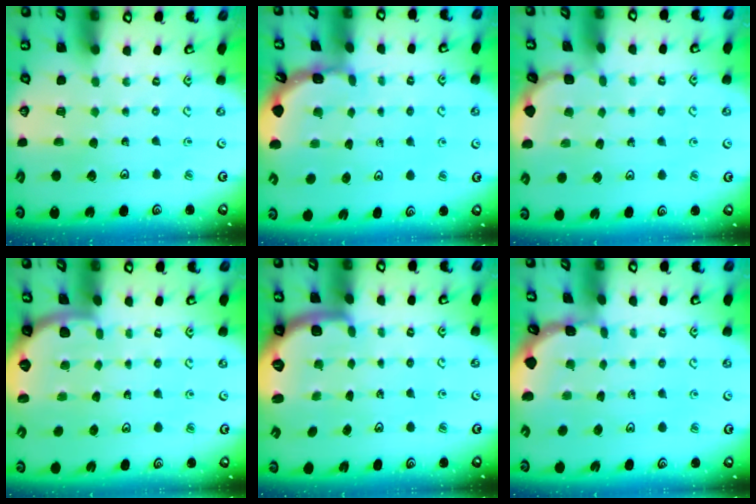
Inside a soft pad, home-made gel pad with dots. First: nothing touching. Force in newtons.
{"total": 1.9, "press": 1.9, "slide": 0.1}
{"total": 1.3, "press": 1.3, "slide": 0.1}
{"total": 1.6, "press": 1.6, "slide": 0.1}
{"total": 1.9, "press": 1.8, "slide": 0.5}
{"total": 0.7, "press": 0.7, "slide": 0.3}